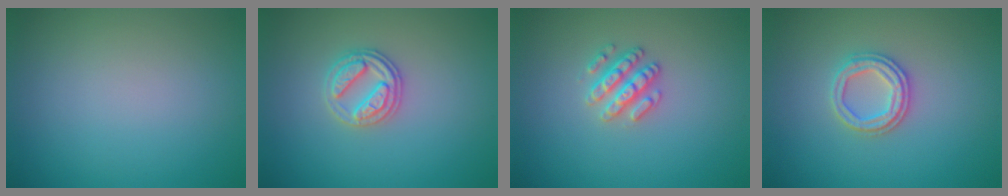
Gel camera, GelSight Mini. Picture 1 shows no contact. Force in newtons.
{"total": 2.6, "press": 2.6, "slide": 0.6}
{"total": 2.5, "press": 2.5, "slide": 0.4}
{"total": 2.6, "press": 2.5, "slide": 0.7}